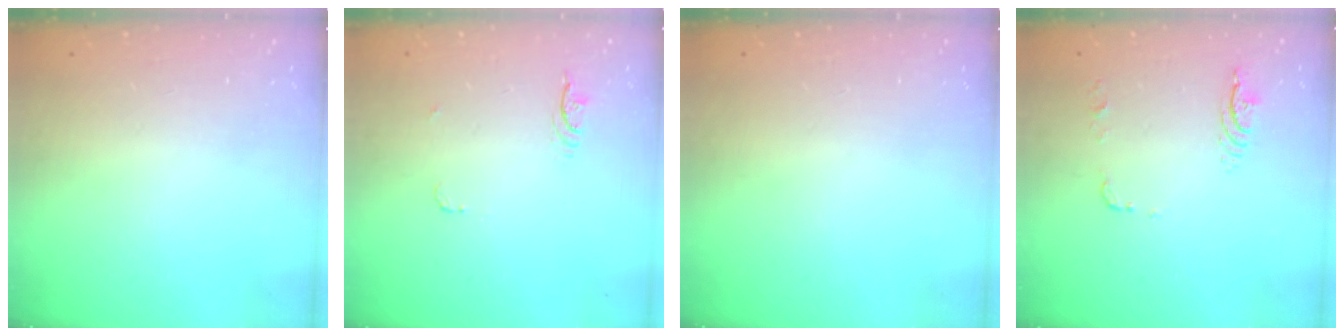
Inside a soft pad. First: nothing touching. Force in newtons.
{"total": 3.8, "press": 3.4, "slide": 1.6}
{"total": 0.0}
{"total": 6.7, "press": 6.7, "slide": 0.5}